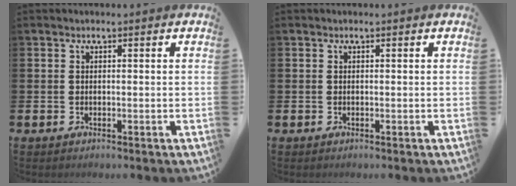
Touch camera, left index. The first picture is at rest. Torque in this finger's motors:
{"motor_torque": [0.00, -0.01, 0.00, 0.00]}